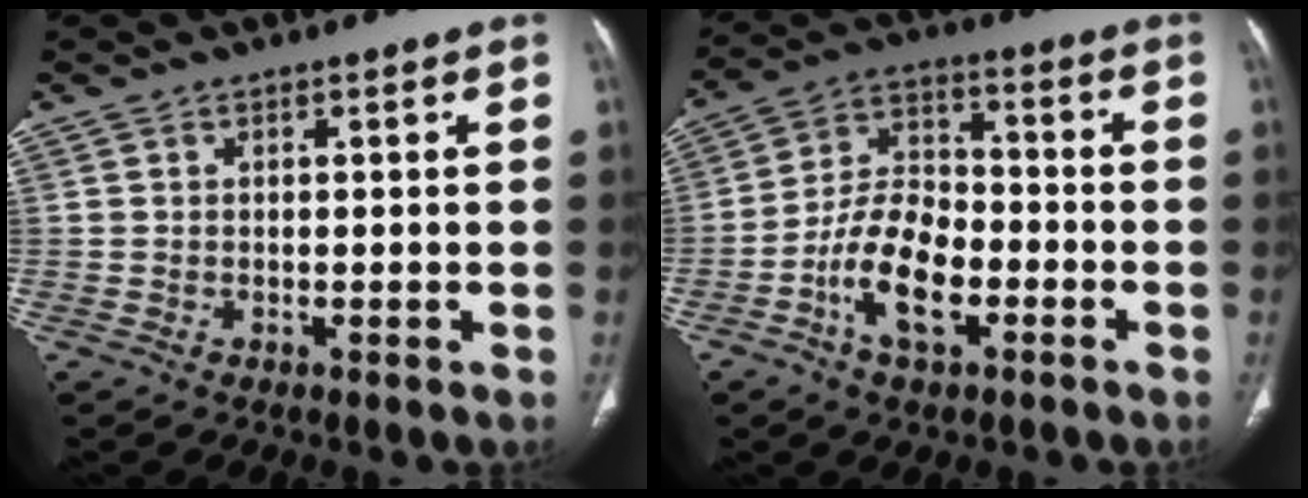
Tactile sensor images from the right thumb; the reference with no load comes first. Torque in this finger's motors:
{"motor_torque": [0.02, 0.53, 0.52, 0.36, 0.13]}